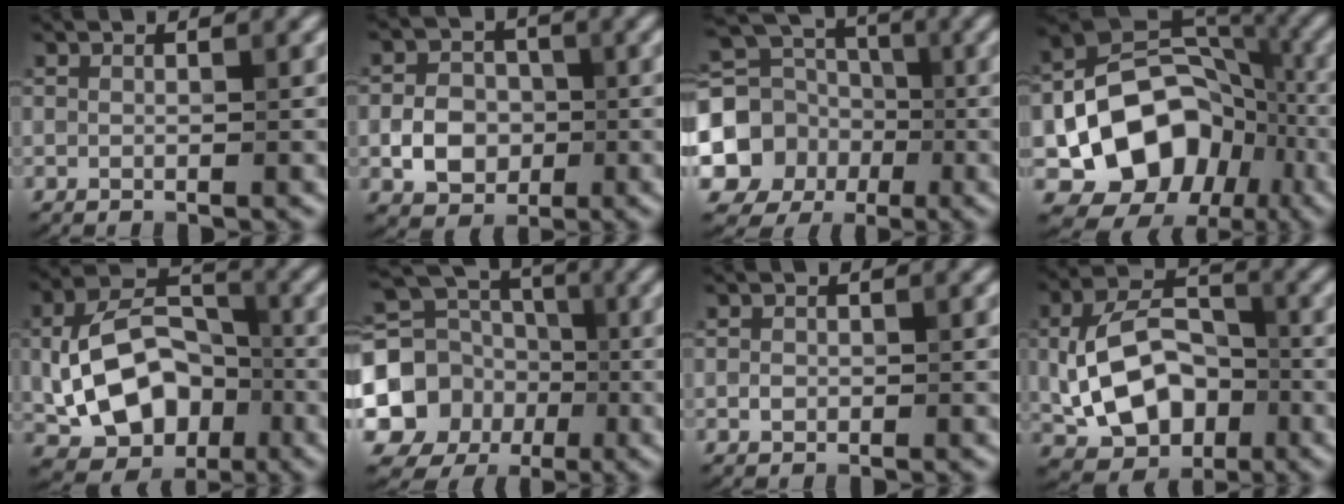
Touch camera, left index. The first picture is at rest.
{"total": 4.1, "force": [-0.9, 3.4, 2.2], "torque": [-0.031, 0.001, -0.018]}
{"total": 10.7, "force": [-2.1, 9.8, 3.9], "torque": [-0.093, -0.009, -0.058]}
{"total": 12.4, "force": [-4.0, 9.5, 7.0], "torque": [-0.099, 0.003, -0.075]}
{"total": 10.3, "force": [-1.7, 7.2, 7.2], "torque": [-0.133, 0.003, -0.030]}
{"total": 13.5, "force": [-2.4, 12.4, 4.8], "torque": [-0.112, -0.007, -0.067]}
{"total": 0.8, "force": [-0.2, 0.7, 0.4], "torque": [-0.005, -0.002, -0.005]}
{"total": 9.3, "force": [-1.3, 6.4, 6.6], "torque": [-0.126, 0.001, -0.022]}